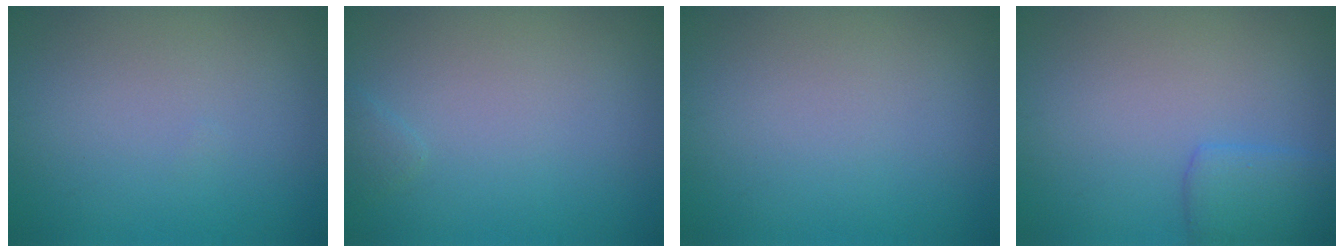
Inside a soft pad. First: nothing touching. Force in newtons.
{"total": 0.6, "press": 0.6, "slide": 0.1}
{"total": 0.0}
{"total": 2.5, "press": 2.5, "slide": 0.2}